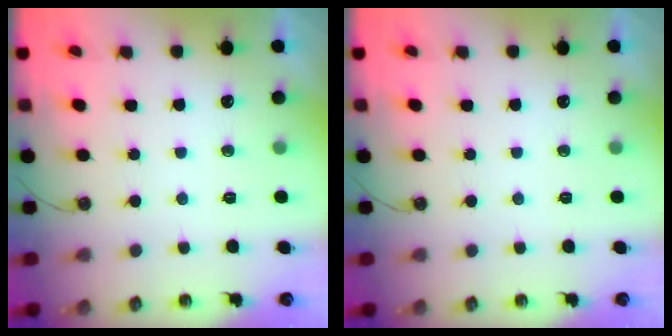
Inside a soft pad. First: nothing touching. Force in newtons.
{"total": 0.0}